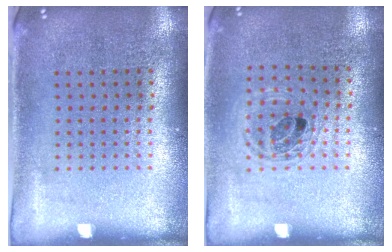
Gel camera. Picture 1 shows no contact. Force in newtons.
{"total": 1.1, "press": 1.0, "slide": 0.3}